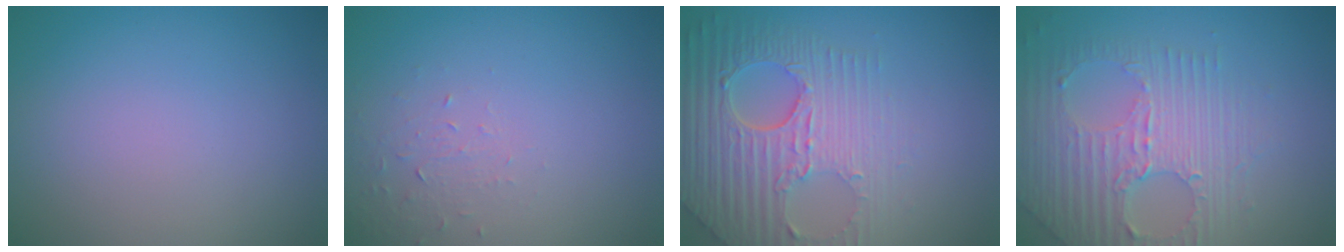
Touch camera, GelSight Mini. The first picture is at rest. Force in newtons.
{"total": 1.0, "press": 0.4, "slide": 0.9}
{"total": 7.7, "press": 5.5, "slide": 5.4}
{"total": 7.1, "press": 4.8, "slide": 5.2}